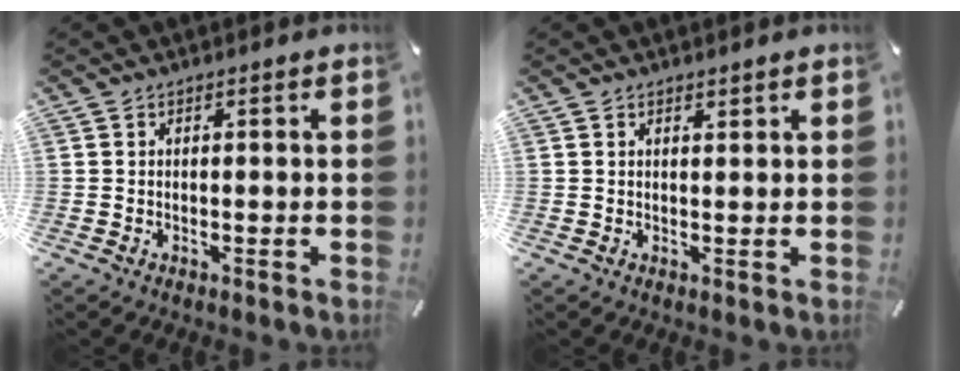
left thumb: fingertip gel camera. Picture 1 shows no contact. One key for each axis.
{"total": 1.0, "fx": 0.9, "fy": 0.3, "fz": 0.3, "tx": -0.006, "ty": -0.001, "tz": 0.016}